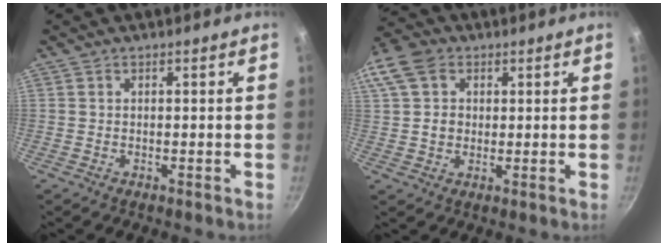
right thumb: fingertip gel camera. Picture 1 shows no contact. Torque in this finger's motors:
{"motor_torque": [-0.08, 0.34, 0.17, -0.16, 0.08]}